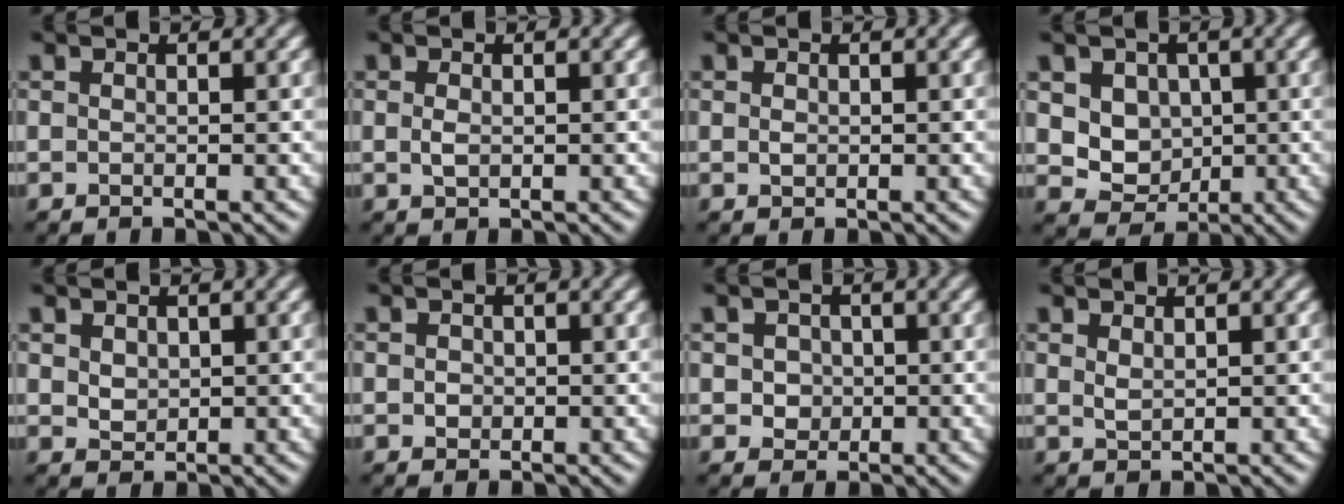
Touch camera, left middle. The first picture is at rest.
{"total": 1.0, "force": [0.1, 0.6, 0.8], "torque": [-0.020, -0.002, 0.002]}
{"total": 0.6, "force": [0.1, 0.5, 0.4], "torque": [-0.007, -0.001, 0.001]}
{"total": 4.8, "force": [1.2, 4.1, 2.2], "torque": [-0.040, -0.009, 0.031]}
{"total": 1.6, "force": [0.6, 1.3, 0.8], "torque": [-0.015, -0.002, 0.015]}
{"total": 1.0, "force": [0.1, 0.9, 0.4], "torque": [-0.003, -0.002, 0.000]}
{"total": 2.3, "force": [0.3, 2.0, 1.0], "torque": [-0.011, 0.007, 0.011]}
{"total": 1.0, "force": [0.6, 0.4, 0.6], "torque": [-0.016, -0.002, 0.017]}